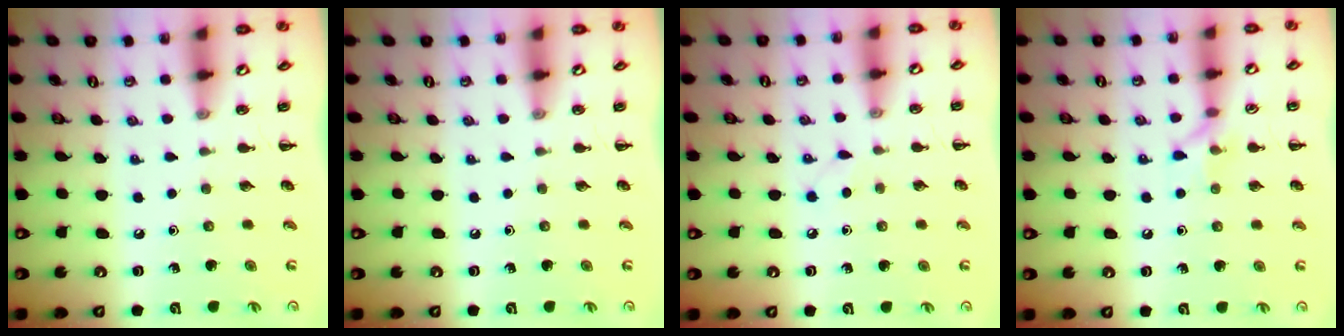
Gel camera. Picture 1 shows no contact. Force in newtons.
{"total": 0.0}
{"total": 2.7, "press": 2.6, "slide": 0.9}
{"total": 5.8, "press": 5.6, "slide": 1.6}